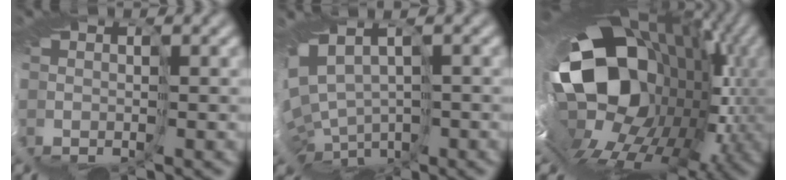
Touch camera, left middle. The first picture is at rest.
{"total": 4.5, "force": [-0.9, 3.5, 2.7], "torque": [-0.073, -0.007, 0.022]}
{"total": 17.8, "force": [0.9, 12.8, 12.3], "torque": [-0.178, -0.015, -0.051]}